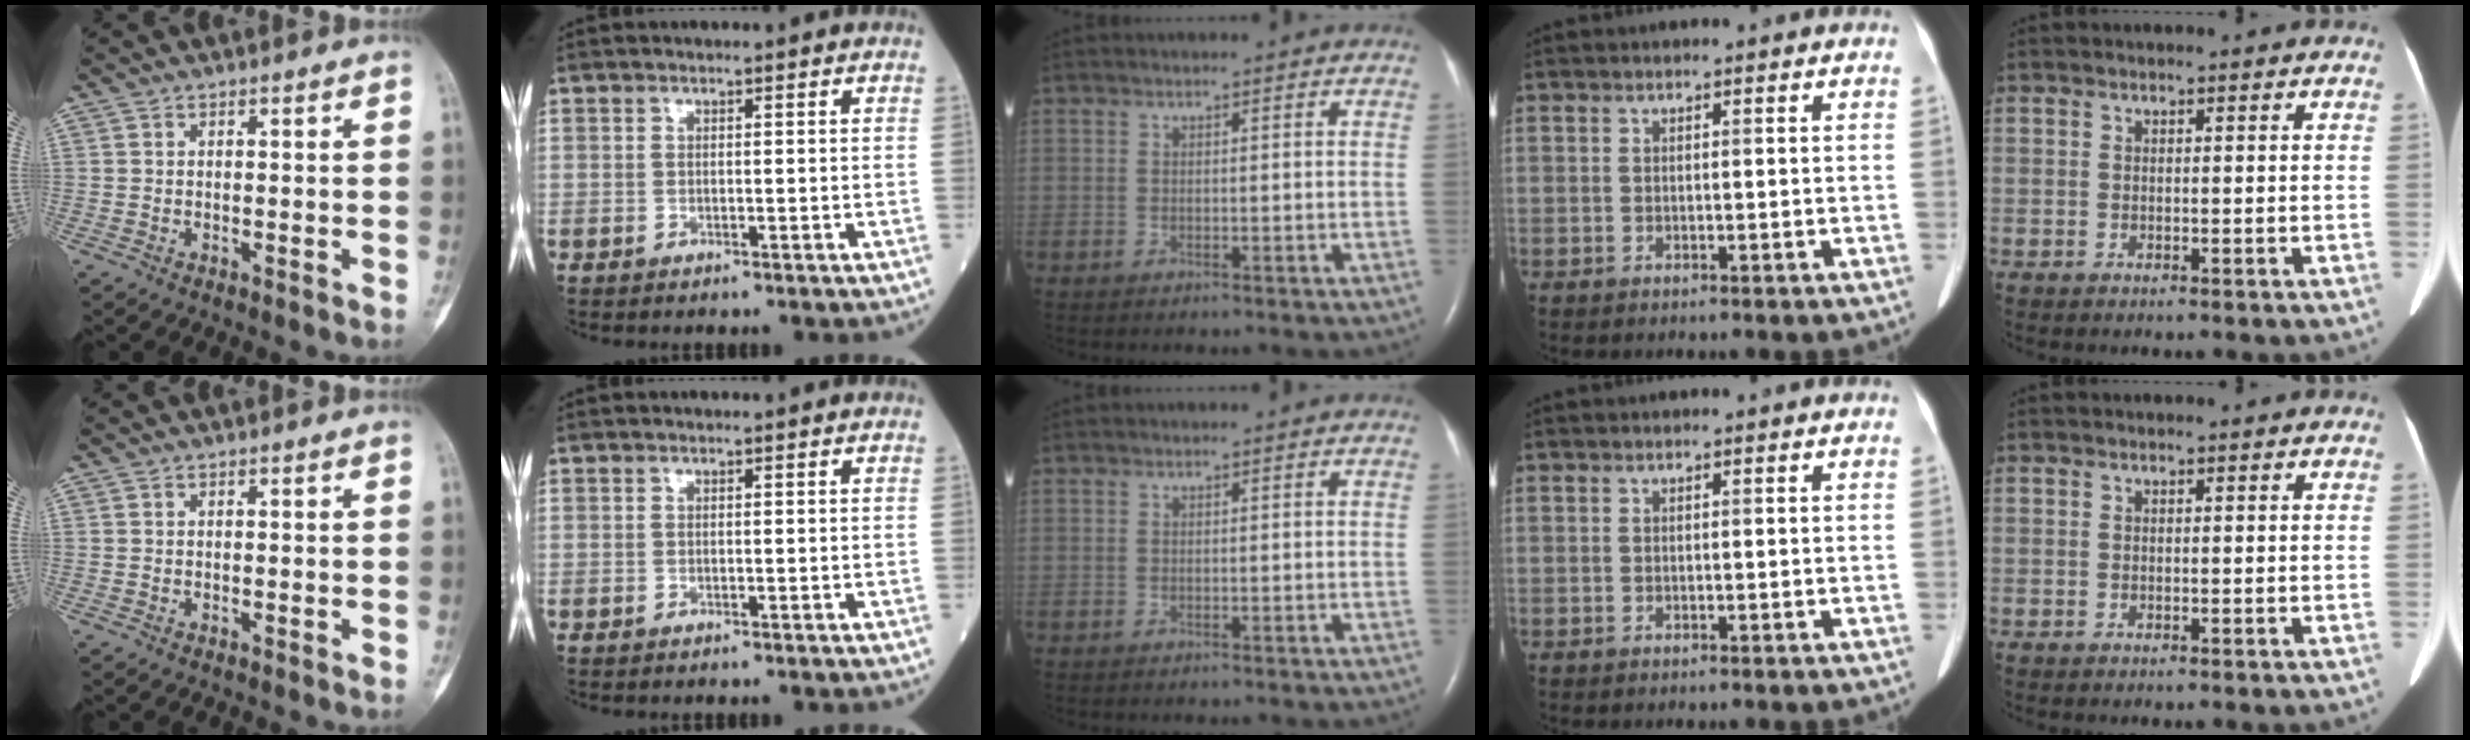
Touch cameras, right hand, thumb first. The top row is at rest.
{}